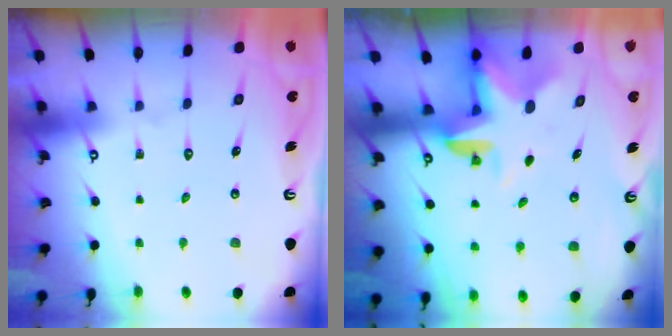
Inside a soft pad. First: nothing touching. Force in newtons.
{"total": 5.1, "press": 5.1, "slide": 0.6}